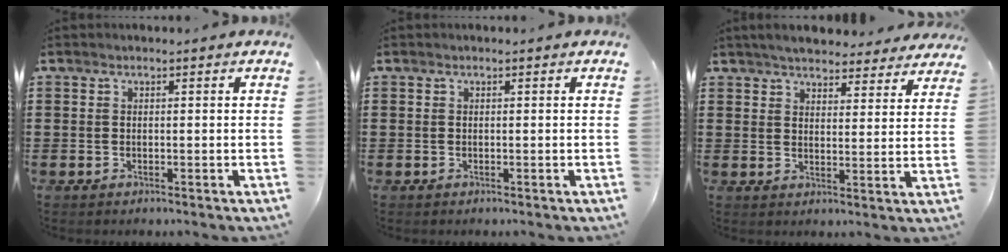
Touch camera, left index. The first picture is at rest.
{"total": 0.0}
{"total": 4.6, "force": [4.5, 0.6, 0.9], "torque": [-0.036, -0.017, 0.081]}